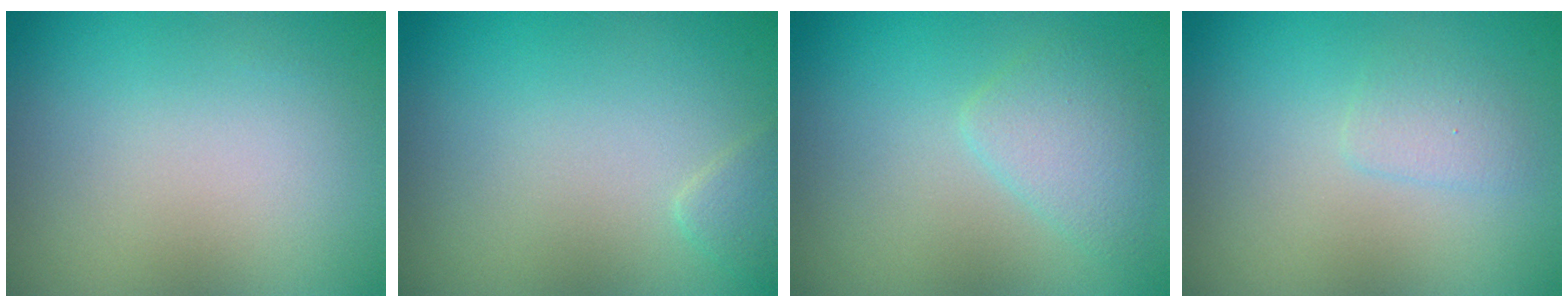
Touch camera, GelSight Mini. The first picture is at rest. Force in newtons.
{"total": 1.1, "press": 1.1, "slide": 0.1}
{"total": 2.5, "press": 2.5, "slide": 0.1}
{"total": 1.3, "press": 1.3, "slide": 0.1}